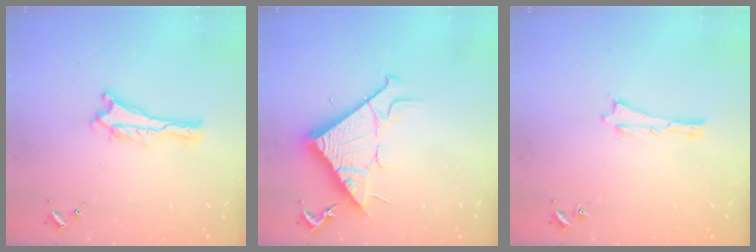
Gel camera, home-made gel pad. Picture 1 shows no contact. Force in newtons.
{"total": 11.4, "press": 11.4, "slide": 0.1}
{"total": 0.0}